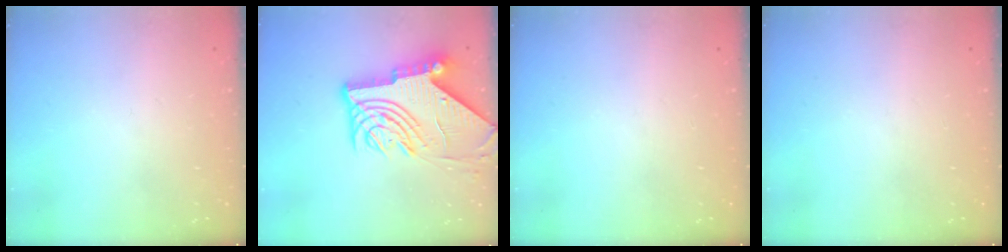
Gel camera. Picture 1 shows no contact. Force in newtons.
{"total": 14.9, "press": 14.8, "slide": 1.9}
{"total": 0.0}
{"total": 0.0}